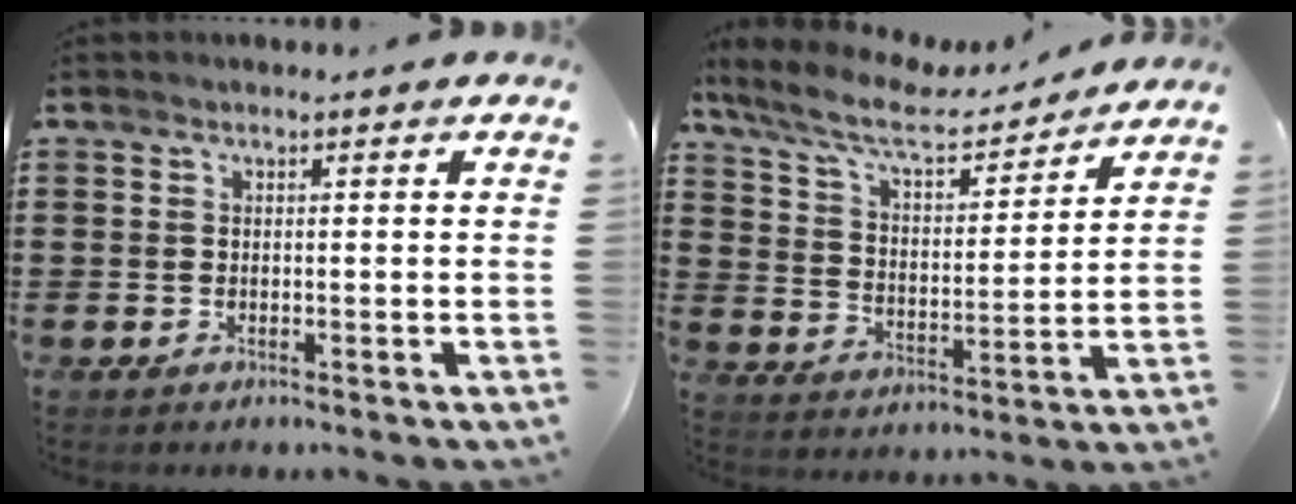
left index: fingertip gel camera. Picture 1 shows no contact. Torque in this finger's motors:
{"motor_torque": [1.10, -1.04, 0.38, 0.08]}